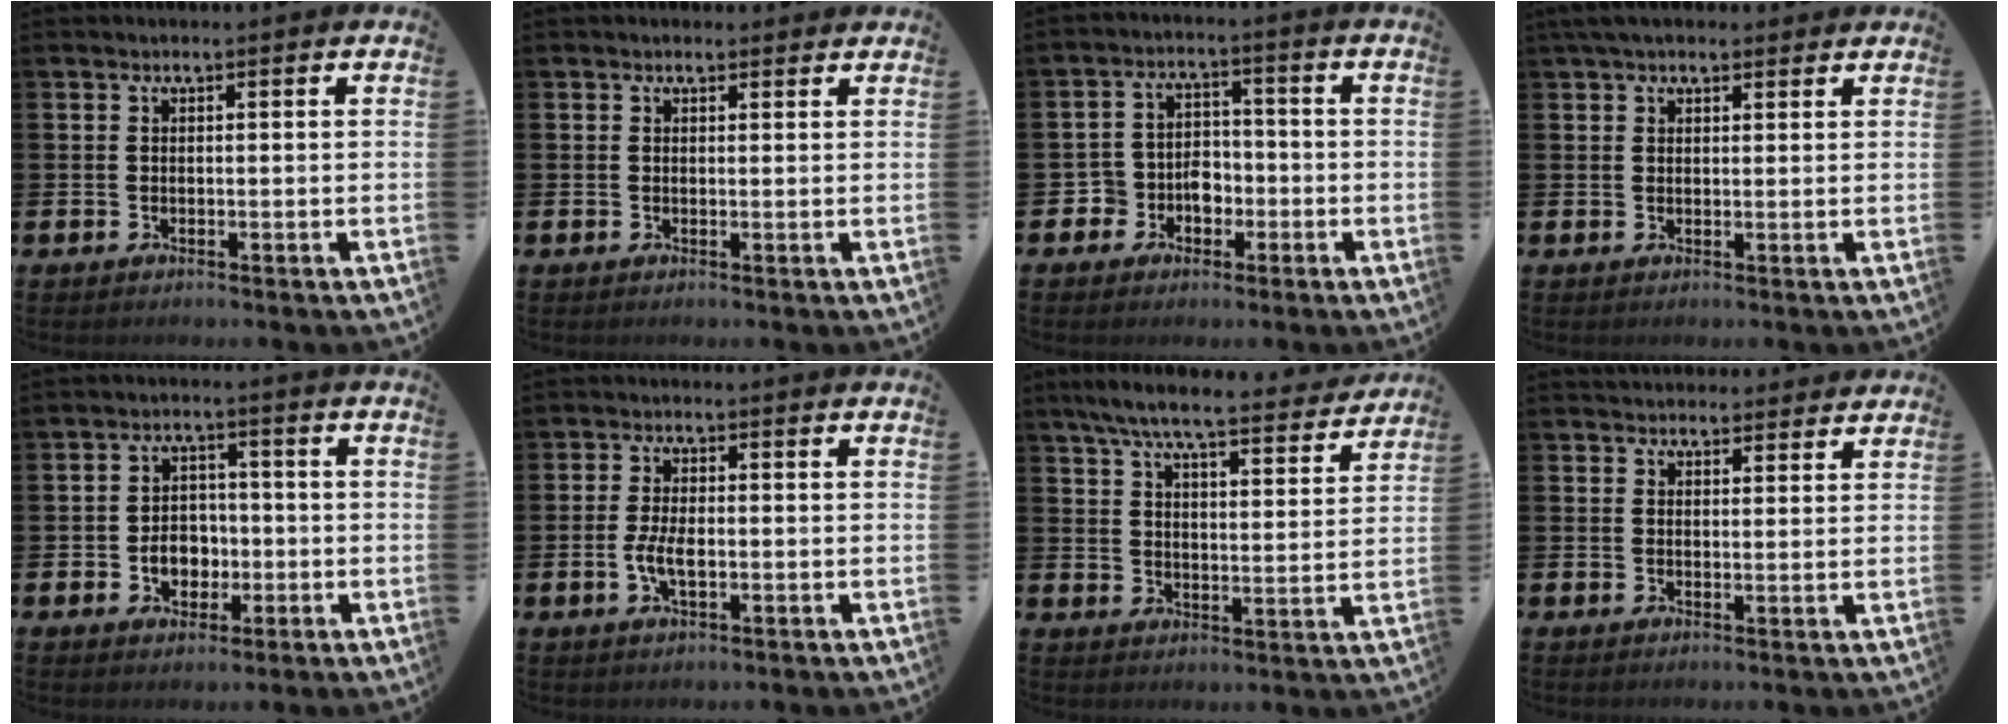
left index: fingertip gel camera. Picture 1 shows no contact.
{"total": 0.9, "force": [0.8, 0.5, 0.1], "torque": [0.013, 0.001, 0.011]}
{"total": 4.3, "force": [-2.0, 3.7, 0.8], "torque": [-0.032, 0.007, -0.043]}
{"total": 3.5, "force": [3.0, 1.3, 1.4], "torque": [-0.025, -0.004, 0.053]}
{"total": 4.4, "force": [-1.1, 3.5, 2.4], "torque": [-0.031, 0.000, -0.029]}
{"total": 3.7, "force": [-0.7, 1.7, 3.2], "torque": [-0.058, -0.001, -0.016]}
{"total": 7.6, "force": [7.0, 0.8, 3.0], "torque": [-0.065, -0.046, 0.116]}
{"total": 3.1, "force": [2.9, 0.9, -0.1], "torque": [0.013, -0.016, 0.051]}